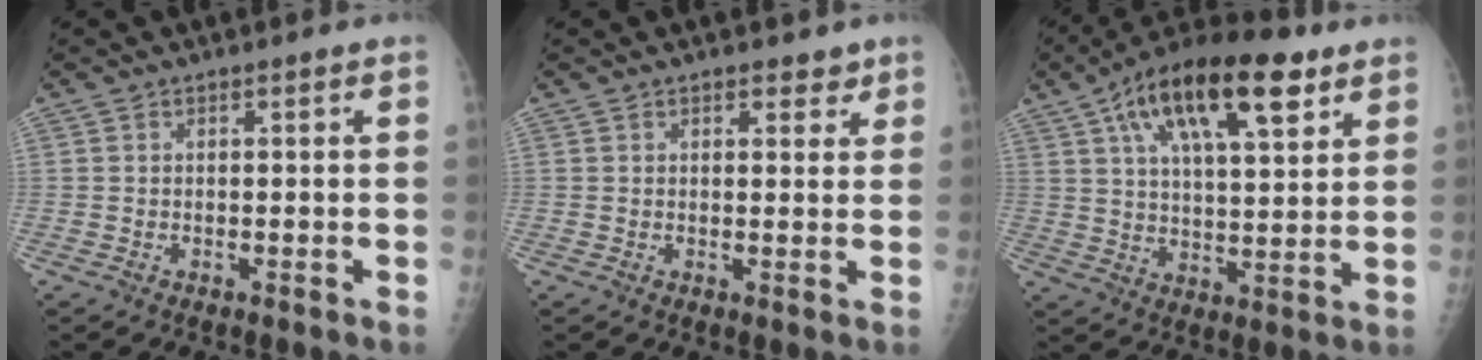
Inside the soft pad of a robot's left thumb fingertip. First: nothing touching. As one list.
[{"total": 2.6, "force": [1.8, 1.5, 1.1], "torque": [0.007, -0.010, 0.023]}, {"total": 20.1, "force": [10.1, 8.0, 15.5], "torque": [-0.243, -0.013, 0.169]}]